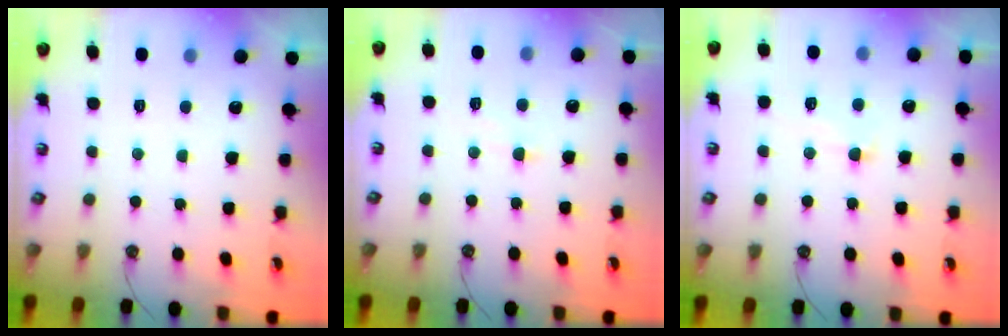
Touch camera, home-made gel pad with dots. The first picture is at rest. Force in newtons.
{"total": 2.0, "press": 2.0, "slide": 0.2}
{"total": 1.8, "press": 1.4, "slide": 1.1}